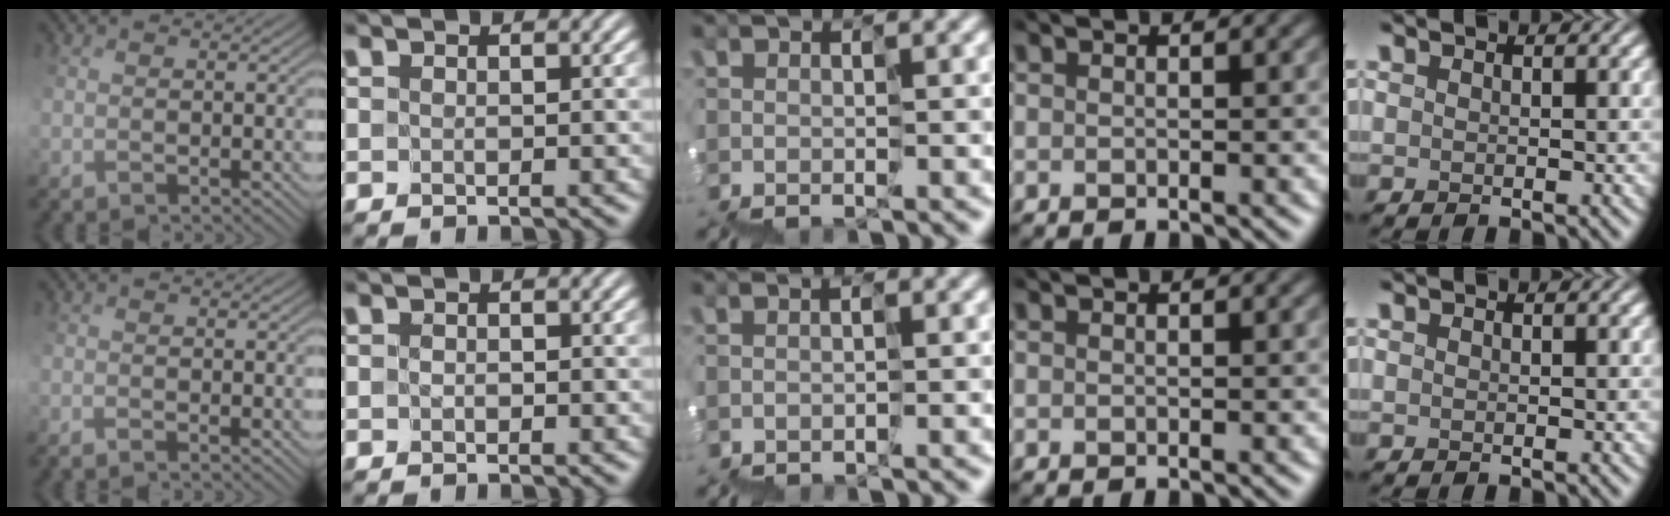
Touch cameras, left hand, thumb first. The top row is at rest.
{"thumb": {"total": 1.4, "force": [-1.3, -0.1, 0.6], "torque": [-0.010, -0.003, -0.026]}, "middle": {"total": 0.9, "force": [-0.5, -0.1, -0.7], "torque": [0.003, -0.002, -0.008]}}